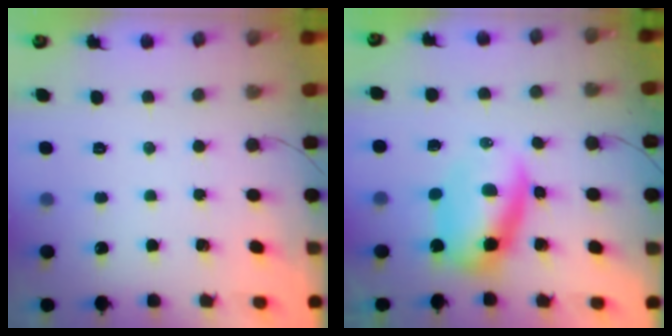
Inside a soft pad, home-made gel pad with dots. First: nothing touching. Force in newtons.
{"total": 6.6, "press": 6.4, "slide": 1.6}